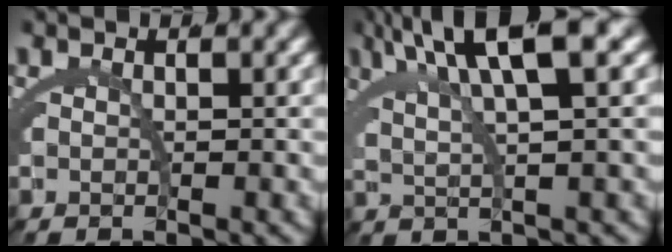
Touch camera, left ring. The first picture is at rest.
{"total": 7.4, "force": [4.5, 1.5, 5.7], "torque": [-0.084, 0.029, 0.068]}